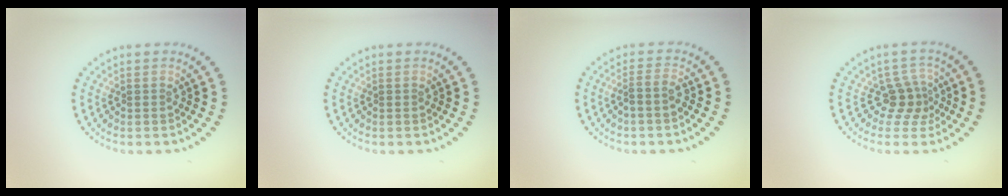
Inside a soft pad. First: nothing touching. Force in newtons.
{"total": 0.0}
{"total": 1.6, "press": 1.2, "slide": 1.0}
{"total": 2.6, "press": 1.8, "slide": 1.8}